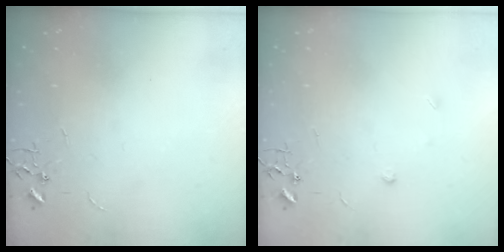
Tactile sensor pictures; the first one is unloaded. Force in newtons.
{"total": 4.8, "press": 4.8, "slide": 0.6}